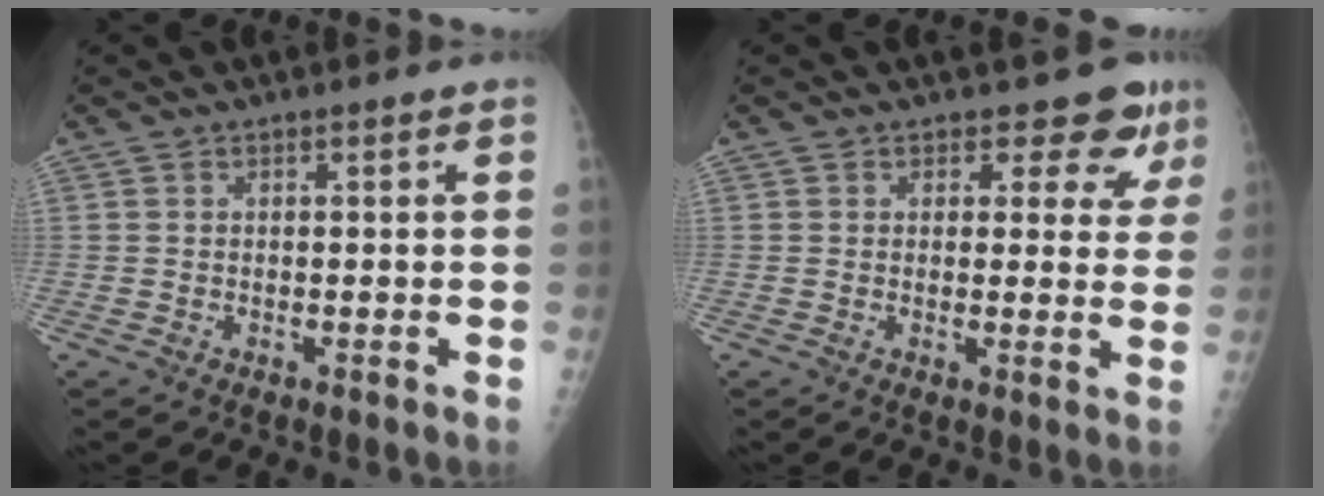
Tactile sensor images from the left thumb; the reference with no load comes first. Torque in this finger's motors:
{"motor_torque": [-0.22, -0.15, -0.23, -0.21, 0.07]}